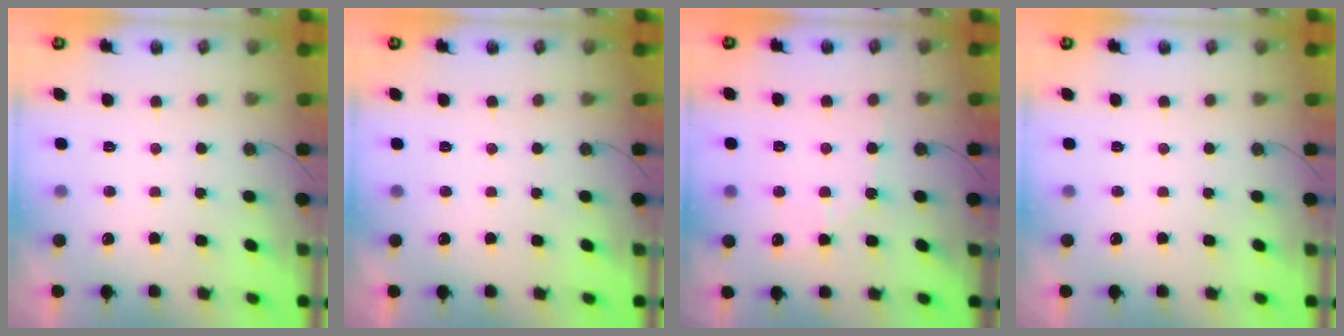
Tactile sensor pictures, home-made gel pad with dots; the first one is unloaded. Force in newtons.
{"total": 0.0}
{"total": 6.7, "press": 6.6, "slide": 0.8}
{"total": 0.0}